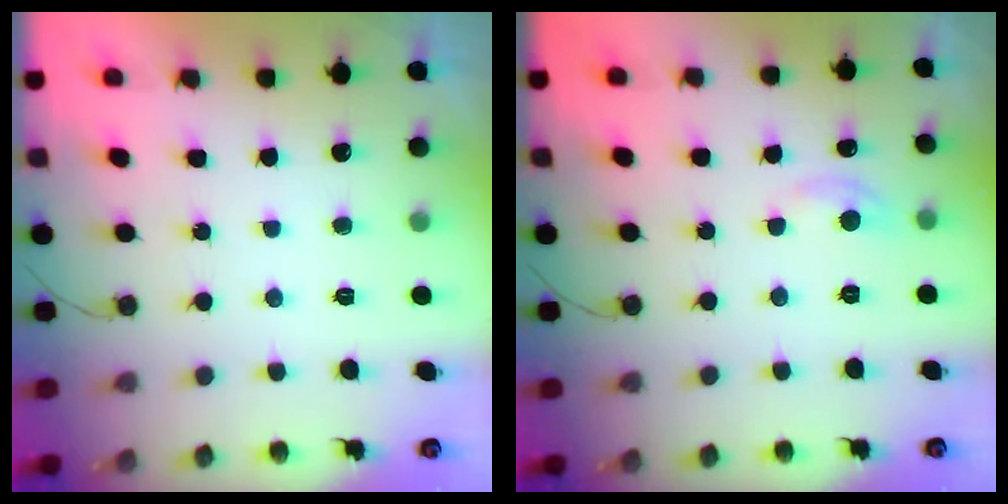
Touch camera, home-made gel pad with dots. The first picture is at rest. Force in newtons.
{"total": 4.3, "press": 4.3, "slide": 0.6}